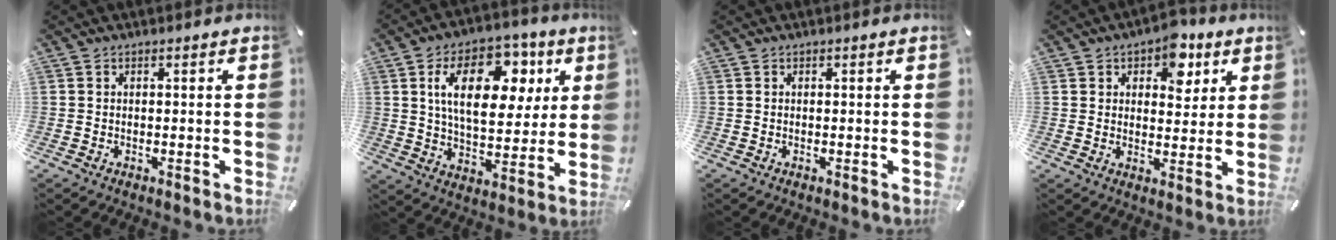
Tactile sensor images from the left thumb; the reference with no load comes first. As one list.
[{"total": 18.8, "force": [6.5, 11.0, 13.8], "torque": [-0.225, 0.000, 0.107]}, {"total": 0.0}, {"total": 8.6, "force": [4.6, 5.7, 4.5], "torque": [-0.041, -0.022, 0.073]}]